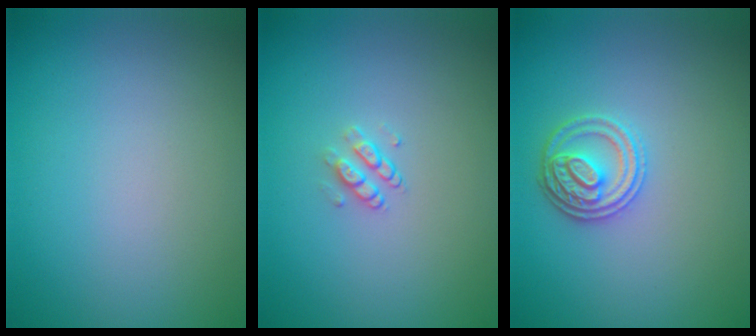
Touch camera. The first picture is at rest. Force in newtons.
{"total": 1.4, "press": 1.0, "slide": 1.0}
{"total": 3.0, "press": 2.8, "slide": 1.0}